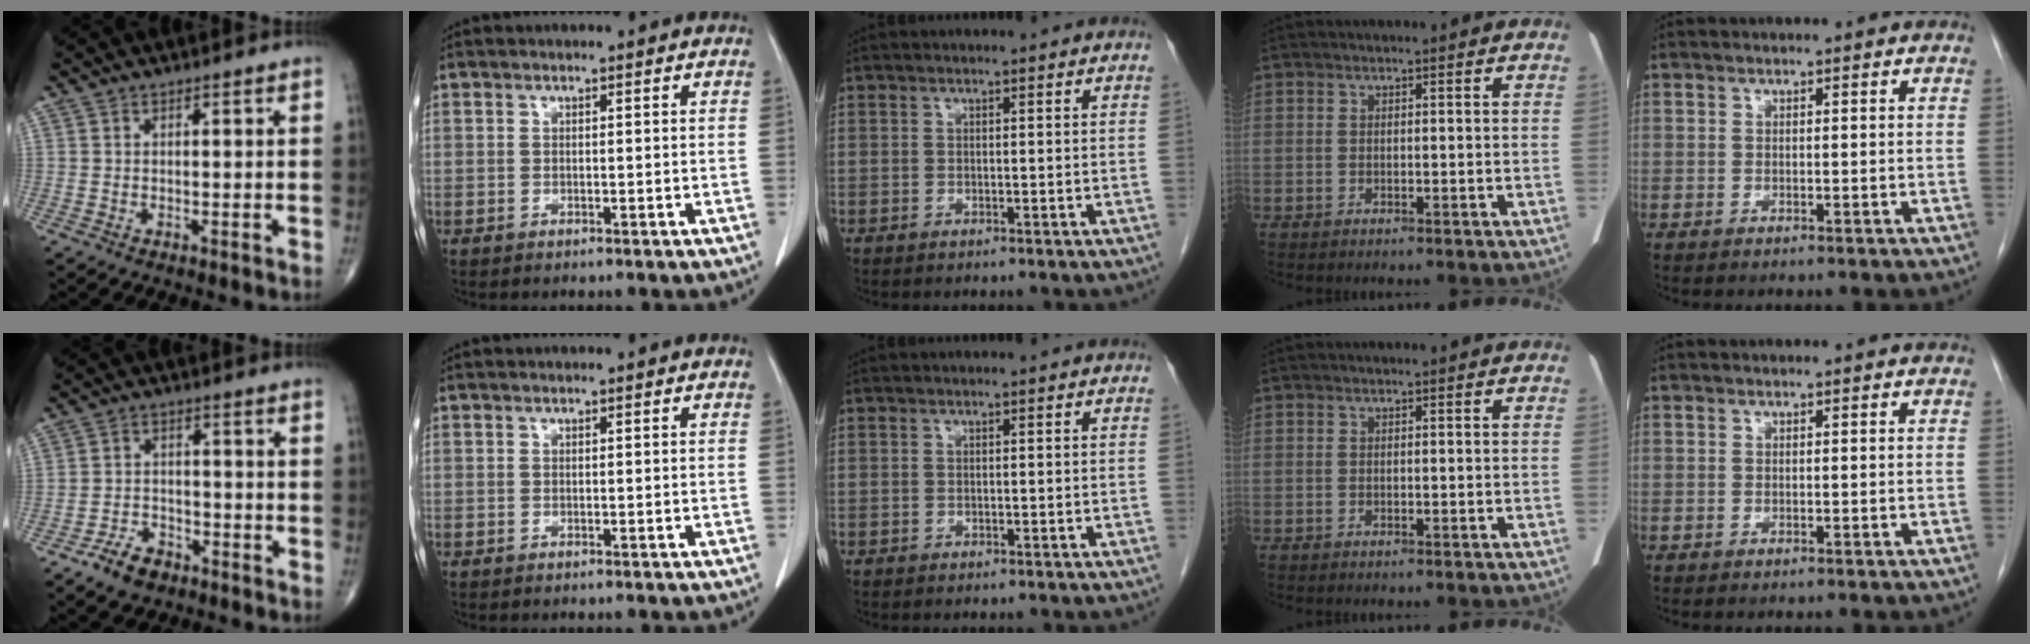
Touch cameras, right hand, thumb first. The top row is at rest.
{"thumb": {"total": 6.0, "force": [-4.1, 3.5, 2.7], "torque": [-0.041, 0.024, -0.073]}, "middle": {"total": 0.7, "force": [0.4, -0.1, -0.6], "torque": [0.009, 0.002, 0.005]}}